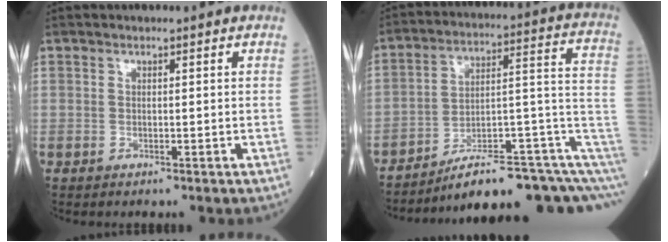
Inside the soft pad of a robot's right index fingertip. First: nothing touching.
{"total": 17.7, "force": [-10.1, 3.6, 14.1], "torque": [-0.130, 0.076, -0.147]}